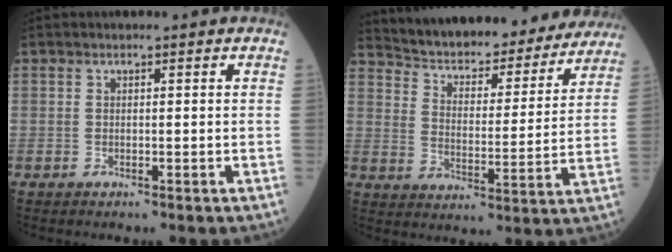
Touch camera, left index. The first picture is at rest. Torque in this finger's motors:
{"motor_torque": [0.29, -1.20, 0.34, 0.14]}